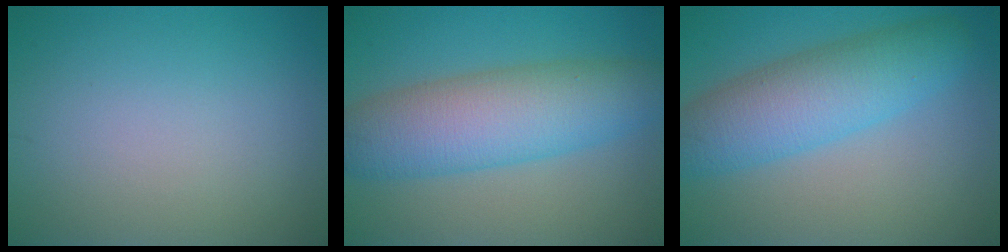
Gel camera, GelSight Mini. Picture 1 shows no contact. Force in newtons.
{"total": 8.3, "press": 8.2, "slide": 0.4}
{"total": 7.0, "press": 7.0, "slide": 0.1}